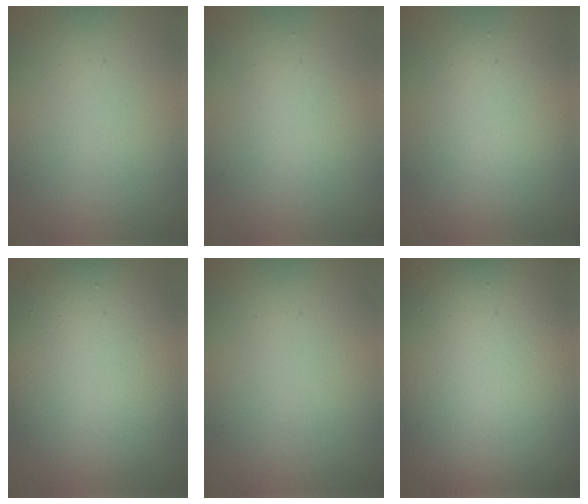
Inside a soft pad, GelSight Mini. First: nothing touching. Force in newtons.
{"total": 1.9, "press": 1.9, "slide": 0.0}
{"total": 3.8, "press": 3.8, "slide": 0.2}
{"total": 10.0, "press": 10.0, "slide": 0.3}
{"total": 0.0}
{"total": 24.2, "press": 24.2, "slide": 1.2}